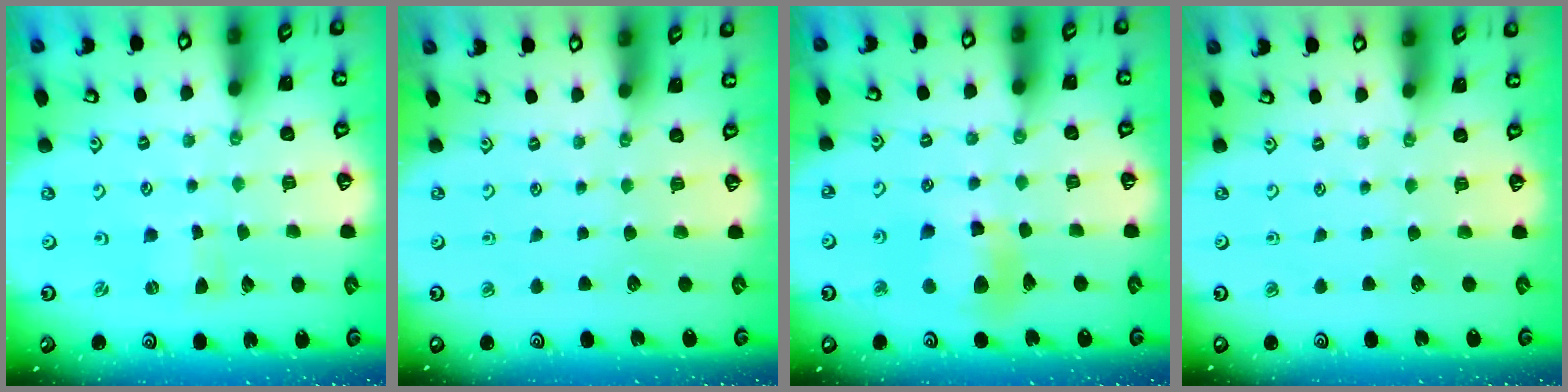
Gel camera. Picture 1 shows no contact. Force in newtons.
{"total": 0.0}
{"total": 8.9, "press": 8.9, "slide": 1.1}
{"total": 0.0}